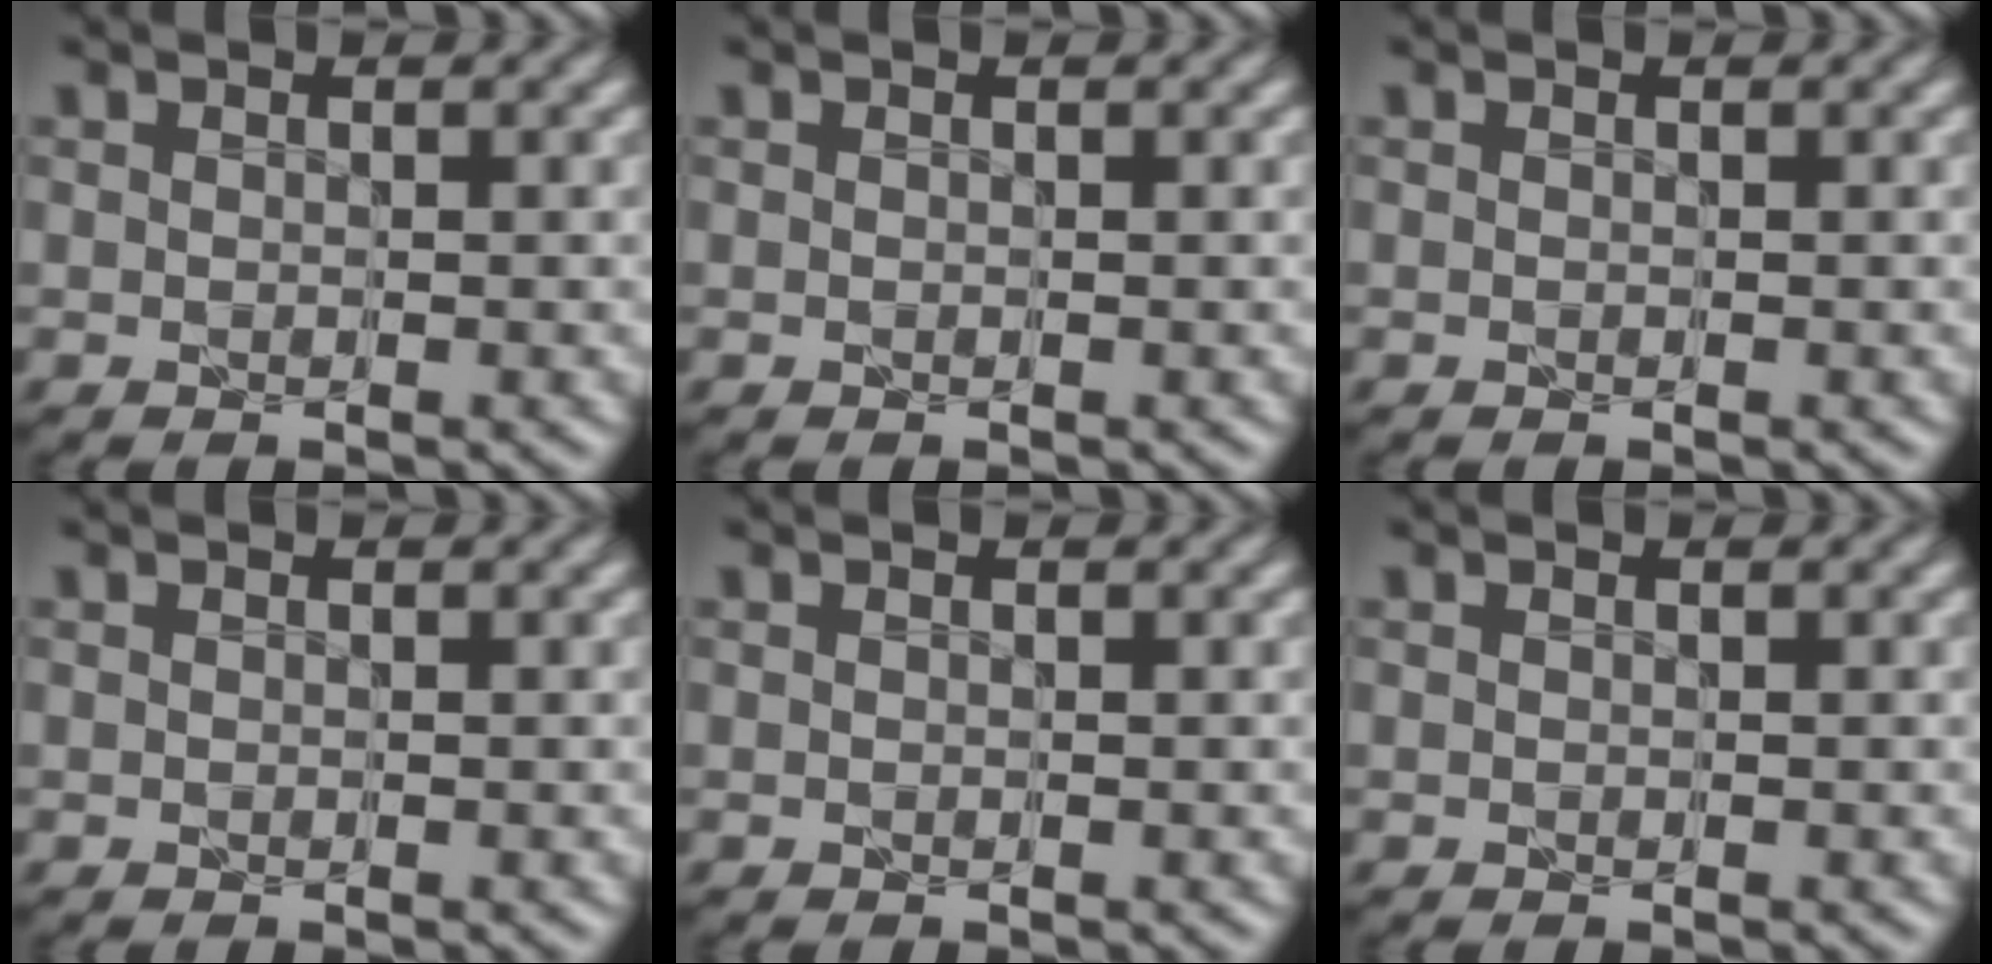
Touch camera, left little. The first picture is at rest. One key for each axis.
{"total": 0.0}
{"total": 0.0}
{"total": 0.0}
{"total": 0.0}
{"total": 0.0}